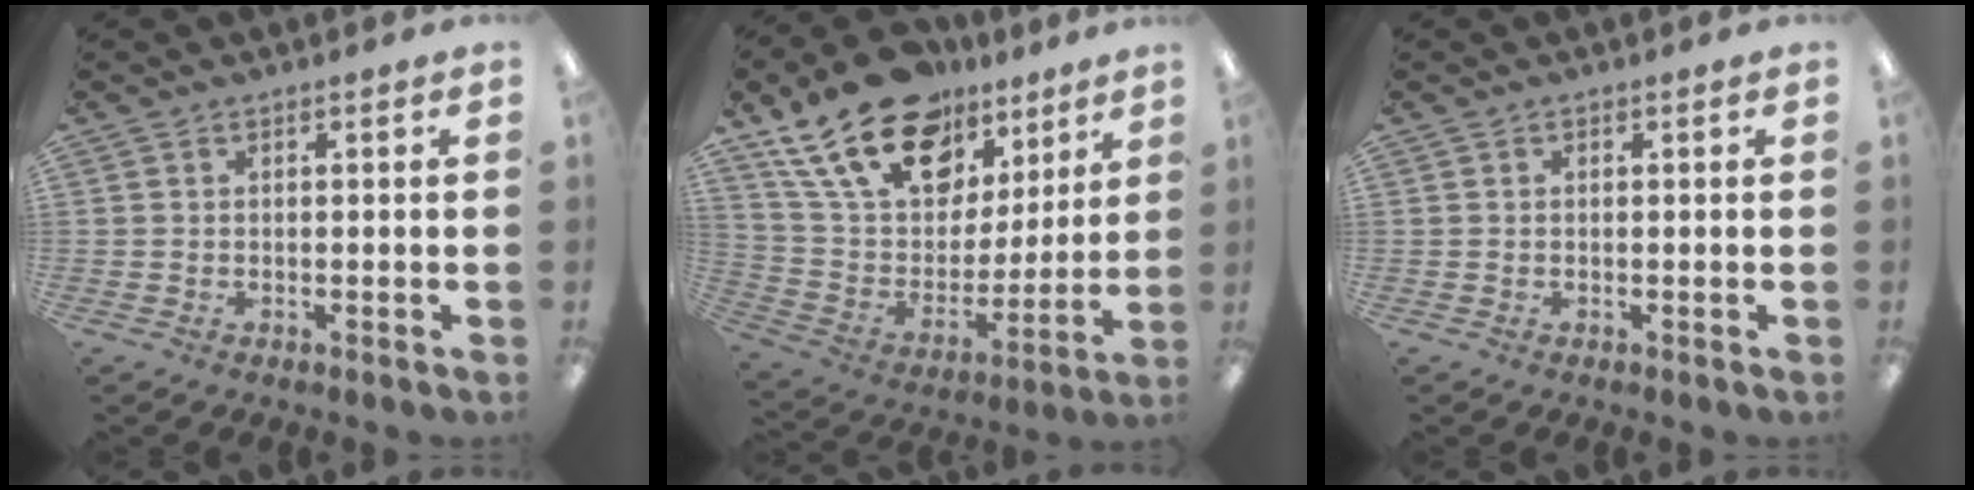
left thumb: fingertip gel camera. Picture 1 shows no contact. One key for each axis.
{"total": 22.0, "fx": 14.7, "fy": 12.4, "fz": 10.6, "tx": -0.199, "ty": -0.075, "tz": 0.270}
{"total": 0.0}